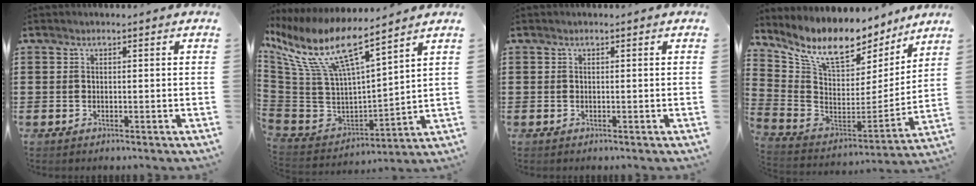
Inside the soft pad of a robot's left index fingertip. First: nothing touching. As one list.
[{"total": 11.5, "force": [6.8, 3.2, 8.8], "torque": [-0.201, -0.047, 0.113]}, {"total": 0.0}, {"total": 10.9, "force": [8.5, 4.0, 5.5], "torque": [-0.134, -0.061, 0.147]}]